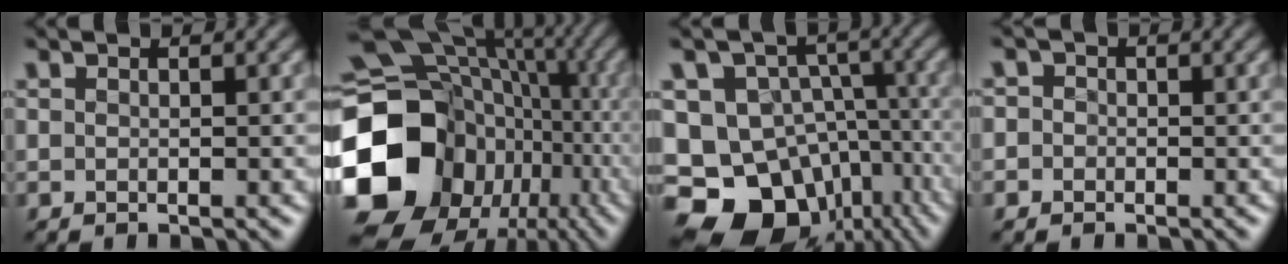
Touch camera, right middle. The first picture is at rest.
{"total": 20.8, "force": [-4.4, 17.5, 10.3], "torque": [-0.225, -0.016, -0.074]}
{"total": 18.0, "force": [-8.3, 14.3, 7.2], "torque": [-0.143, -0.034, -0.115]}
{"total": 2.3, "force": [0.0, 2.2, 0.5], "torque": [0.015, 0.020, -0.031]}